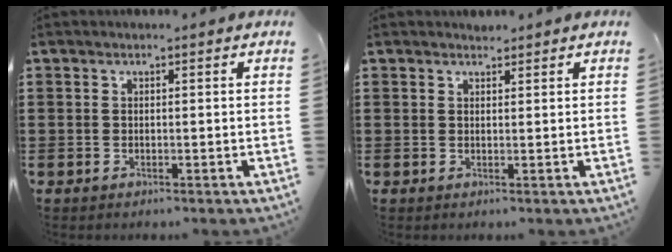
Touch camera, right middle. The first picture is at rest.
{"total": 1.0, "force": [1.0, 0.2, -0.1], "torque": [0.000, -0.002, 0.020]}